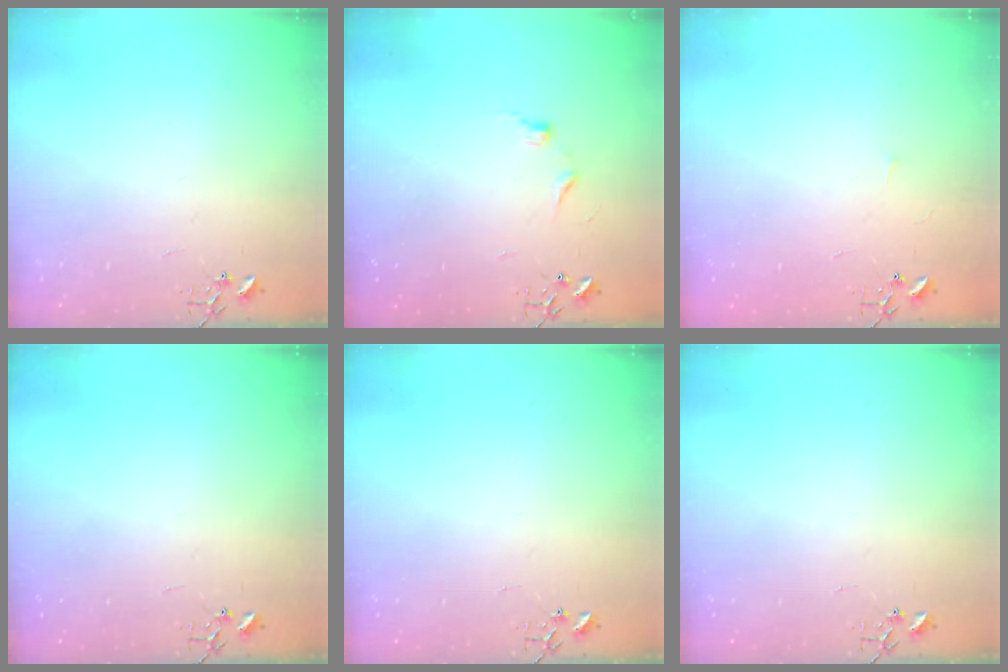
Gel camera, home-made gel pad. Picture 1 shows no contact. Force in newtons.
{"total": 5.5, "press": 5.5, "slide": 0.6}
{"total": 2.7, "press": 2.6, "slide": 0.4}
{"total": 0.0}
{"total": 0.0}
{"total": 0.0}